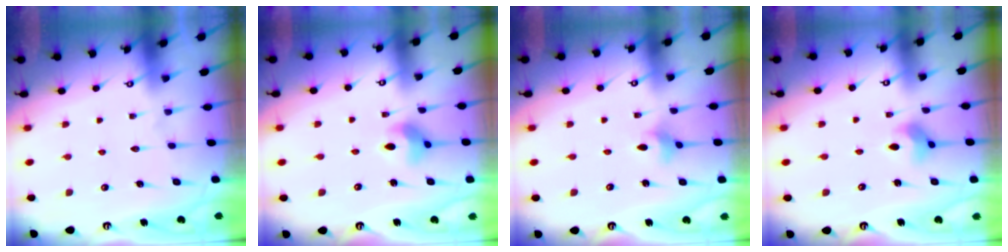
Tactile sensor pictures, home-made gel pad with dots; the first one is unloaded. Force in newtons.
{"total": 5.5, "press": 5.5, "slide": 0.5}
{"total": 3.0, "press": 2.9, "slide": 0.6}
{"total": 4.4, "press": 4.3, "slide": 0.7}